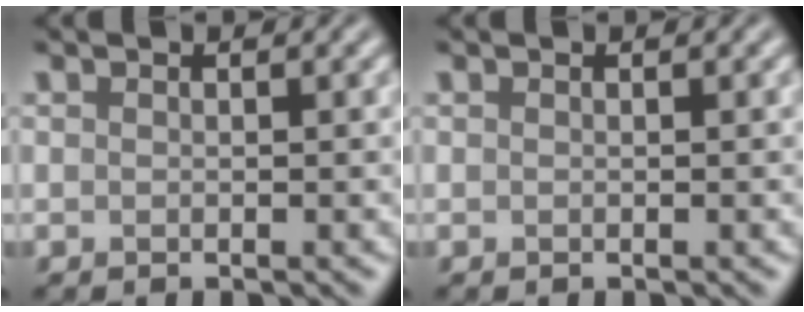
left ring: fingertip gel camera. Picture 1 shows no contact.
{"total": 0.0}